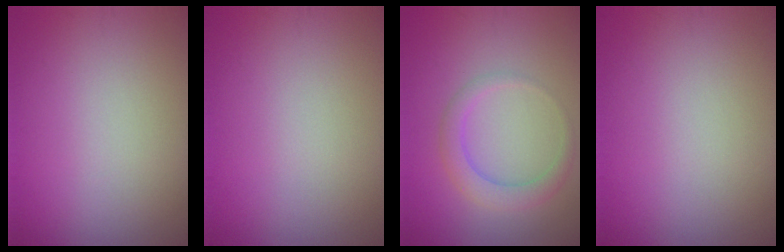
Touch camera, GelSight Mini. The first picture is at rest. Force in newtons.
{"total": 0.0}
{"total": 2.6, "press": 2.6, "slide": 0.1}
{"total": 0.0}